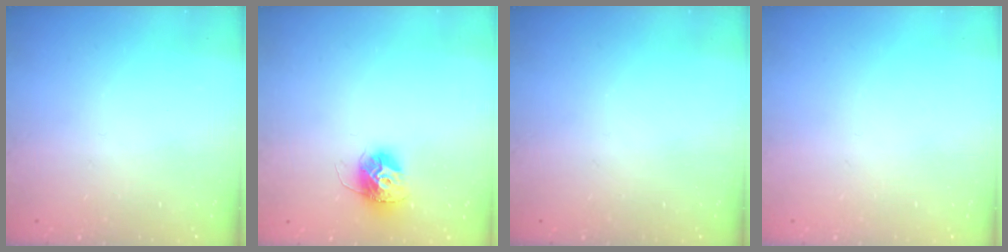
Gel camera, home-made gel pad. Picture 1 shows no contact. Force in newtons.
{"total": 11.8, "press": 11.8, "slide": 0.9}
{"total": 0.0}
{"total": 0.0}